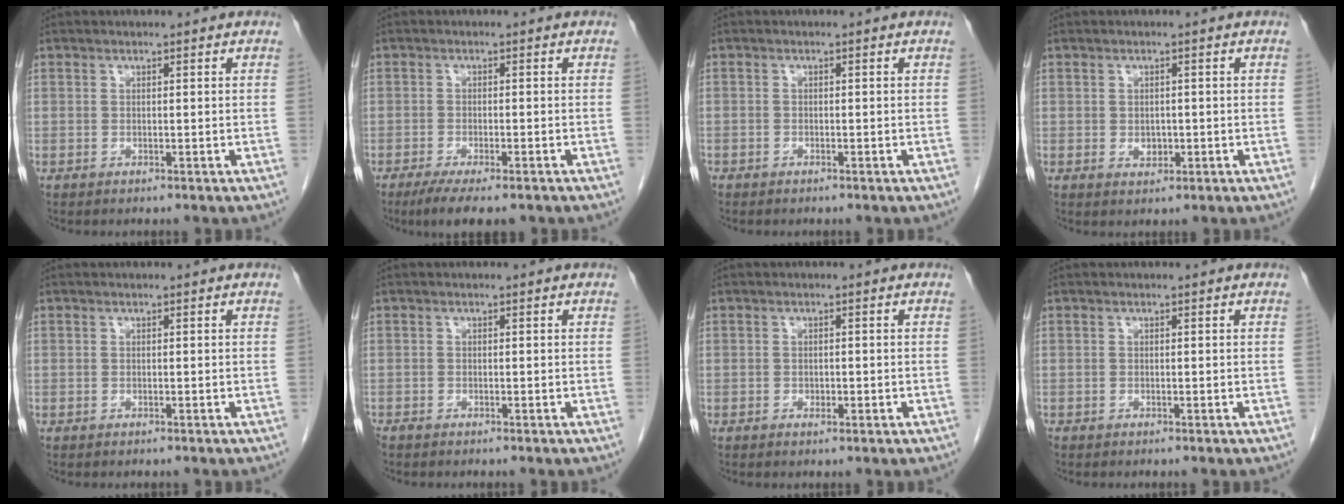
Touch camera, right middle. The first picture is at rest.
{"total": 7.4, "force": [-5.6, 1.6, 4.7], "torque": [-0.070, -0.016, -0.085]}
{"total": 0.6, "force": [-0.5, 0.3, 0.0], "torque": [-0.003, 0.002, -0.012]}
{"total": 1.7, "force": [-0.3, 1.3, 1.1], "torque": [-0.015, 0.002, 0.001]}
{"total": 0.0}
{"total": 0.5, "force": [-0.5, 0.1, 0.1], "torque": [-0.009, -0.001, -0.013]}
{"total": 1.0, "force": [-0.4, 0.5, 0.8], "torque": [-0.015, 0.001, -0.004]}
{"total": 0.0}